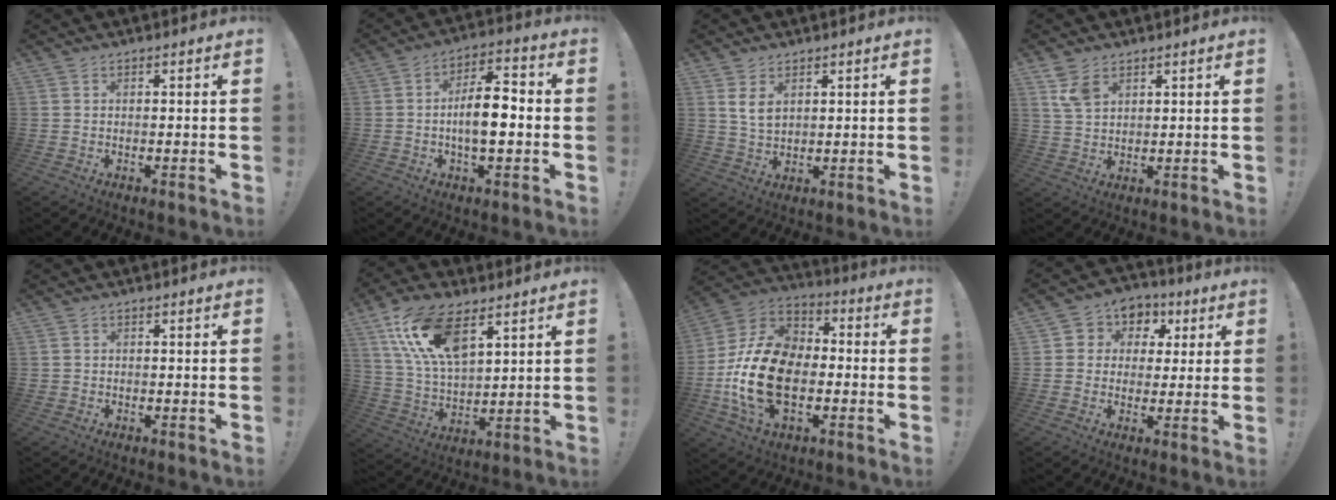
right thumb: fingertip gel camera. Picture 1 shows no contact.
{"total": 10.4, "force": [-1.6, 4.4, 9.3], "torque": [-0.160, 0.014, -0.032]}
{"total": 5.2, "force": [2.4, 2.9, 3.6], "torque": [-0.052, -0.011, 0.044]}
{"total": 5.7, "force": [3.5, 3.1, 3.3], "torque": [-0.061, -0.013, 0.068]}
{"total": 0.6, "force": [-0.1, 0.6, 0.1], "torque": [0.000, 0.002, -0.002]}
{"total": 16.9, "force": [9.1, 7.9, 11.9], "torque": [-0.235, -0.034, 0.165]}
{"total": 22.9, "force": [-5.1, 15.0, 16.5], "torque": [-0.321, 0.040, -0.078]}
{"total": 7.1, "force": [0.6, 6.8, 1.9], "torque": [-0.023, -0.003, 0.016]}